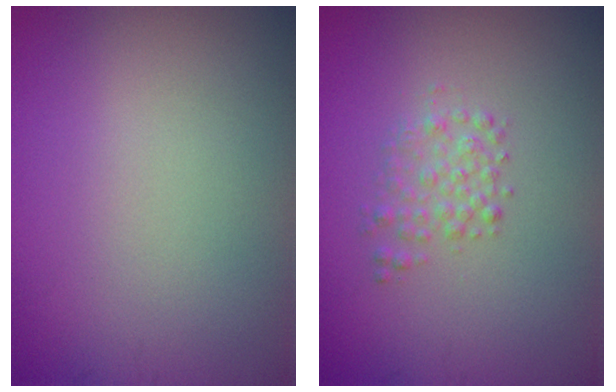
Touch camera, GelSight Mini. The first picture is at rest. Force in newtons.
{"total": 1.8, "press": 1.8, "slide": 0.0}